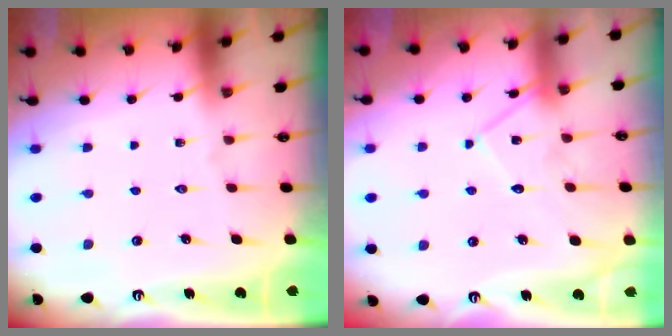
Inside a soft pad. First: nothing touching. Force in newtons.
{"total": 12.1, "press": 12.1, "slide": 1.1}